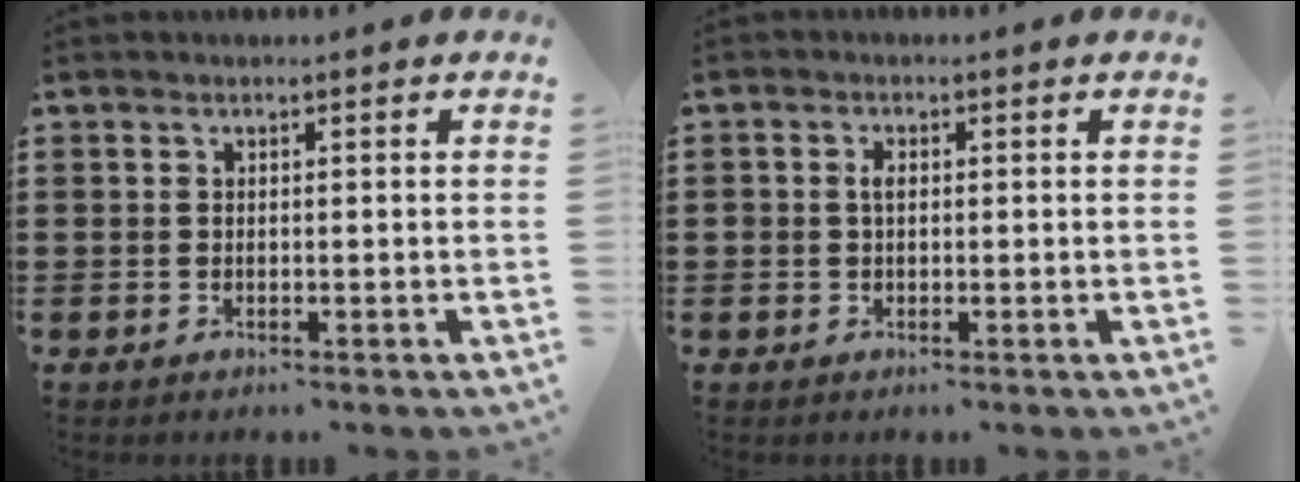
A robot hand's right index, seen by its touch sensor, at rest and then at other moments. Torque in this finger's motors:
{"motor_torque": [0.25, -0.24, 0.02, 0.04]}